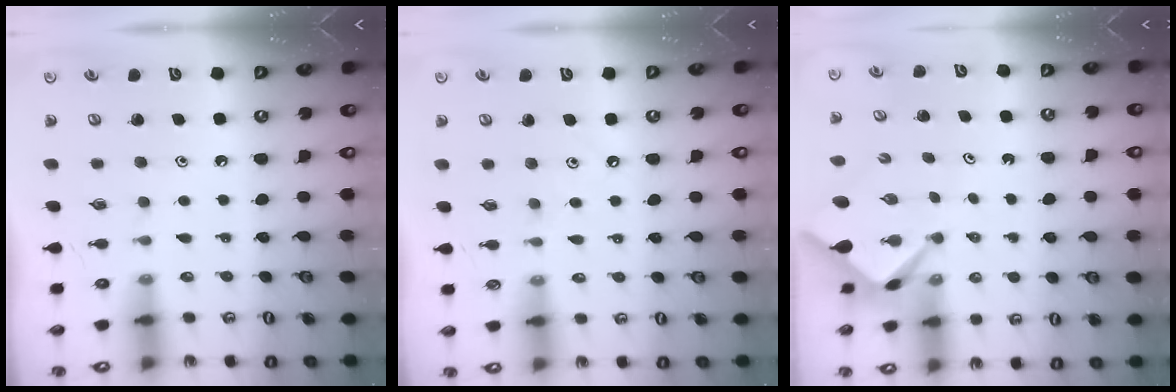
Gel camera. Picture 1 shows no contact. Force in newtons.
{"total": 3.0, "press": 3.0, "slide": 0.4}
{"total": 2.2, "press": 2.2, "slide": 0.1}